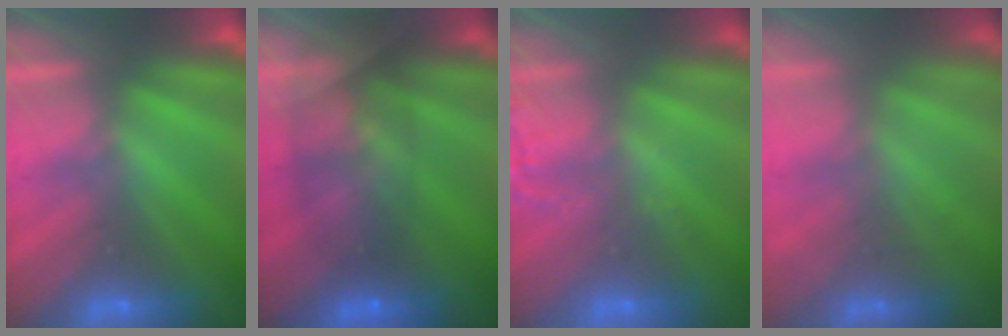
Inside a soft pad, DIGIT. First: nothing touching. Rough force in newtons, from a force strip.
{"total": 5.7}
{"total": 1.7}
{"total": 1.6}